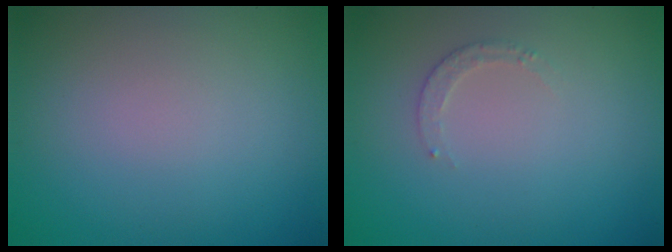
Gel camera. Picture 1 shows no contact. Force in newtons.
{"total": 1.3, "press": 1.2, "slide": 0.2}